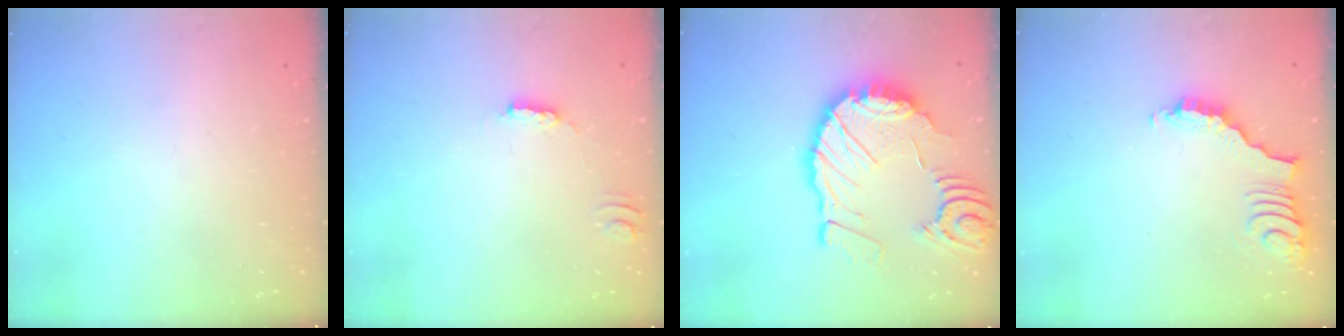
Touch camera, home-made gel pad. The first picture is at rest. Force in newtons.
{"total": 3.5, "press": 3.5, "slide": 0.4}
{"total": 19.0, "press": 18.8, "slide": 2.2}
{"total": 2.5, "press": 2.5, "slide": 0.3}